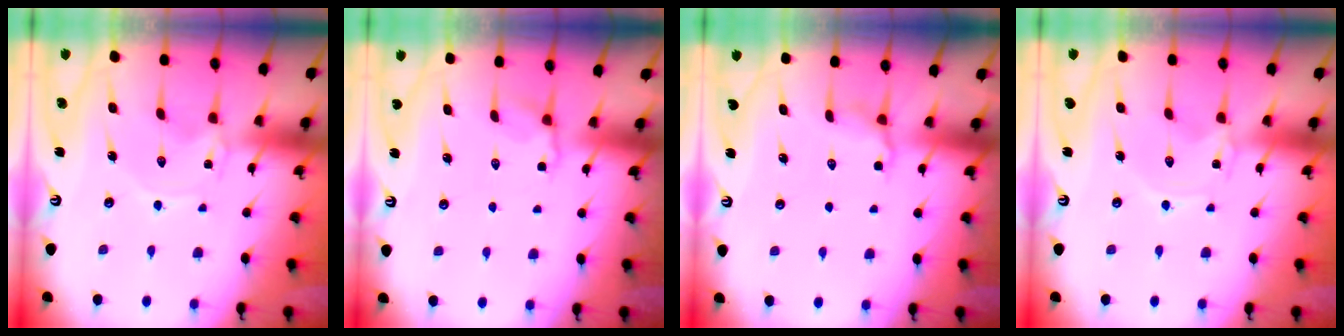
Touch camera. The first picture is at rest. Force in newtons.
{"total": 3.8, "press": 3.3, "slide": 1.9}
{"total": 4.9, "press": 4.6, "slide": 1.4}
{"total": 0.0}